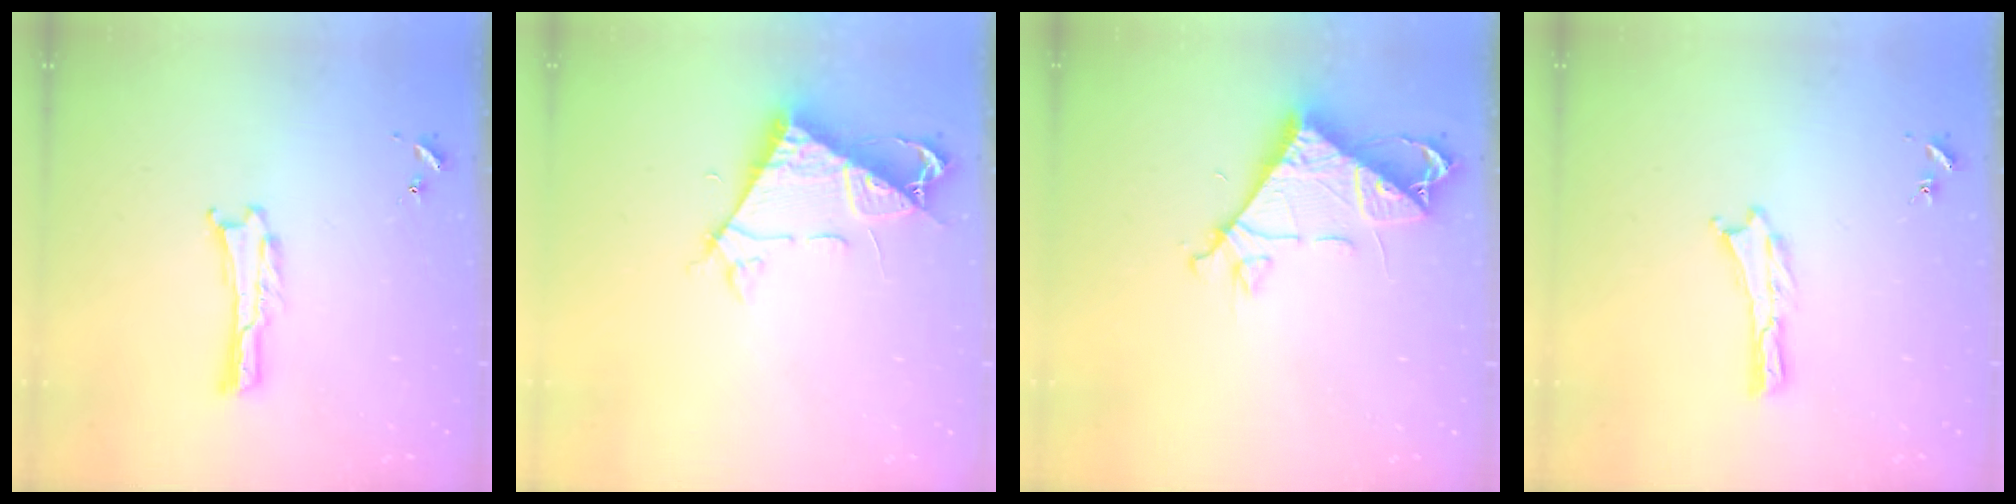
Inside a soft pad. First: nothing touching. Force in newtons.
{"total": 7.2, "press": 7.2, "slide": 0.9}
{"total": 8.1, "press": 8.1, "slide": 0.6}
{"total": 0.0}